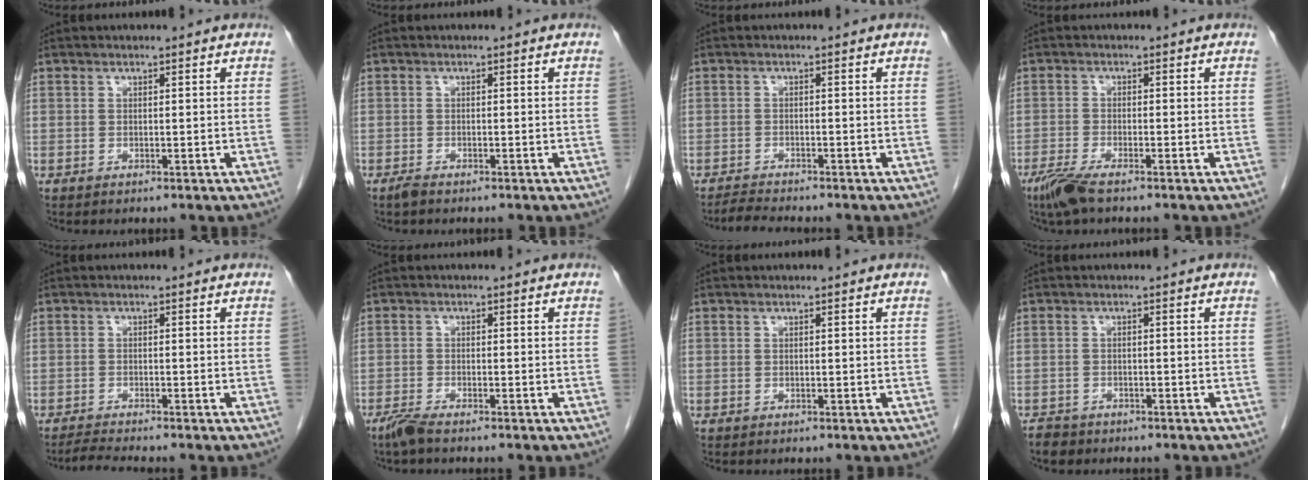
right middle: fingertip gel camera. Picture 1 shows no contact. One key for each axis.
{"total": 1.1, "fx": -0.9, "fy": 0.2, "fz": 0.5, "tx": -0.018, "ty": -0.002, "tz": -0.018}
{"total": 2.9, "fx": -2.8, "fy": -0.3, "fz": 0.8, "tx": -0.021, "ty": -0.016, "tz": -0.048}
{"total": 4.3, "fx": -3.1, "fy": 0.5, "fz": 2.9, "tx": -0.065, "ty": -0.011, "tz": -0.063}
{"total": 2.5, "fx": -2.3, "fy": -1.0, "fz": 0.5, "tx": -0.022, "ty": -0.017, "tz": -0.046}
{"total": 2.4, "fx": -2.0, "fy": 0.1, "fz": 1.3, "tx": -0.036, "ty": -0.006, "tz": -0.042}
{"total": 0.0}
{"total": 2.6, "fx": -2.1, "fy": 1.4, "fz": 0.3, "tx": -0.013, "ty": 0.002, "tz": -0.034}